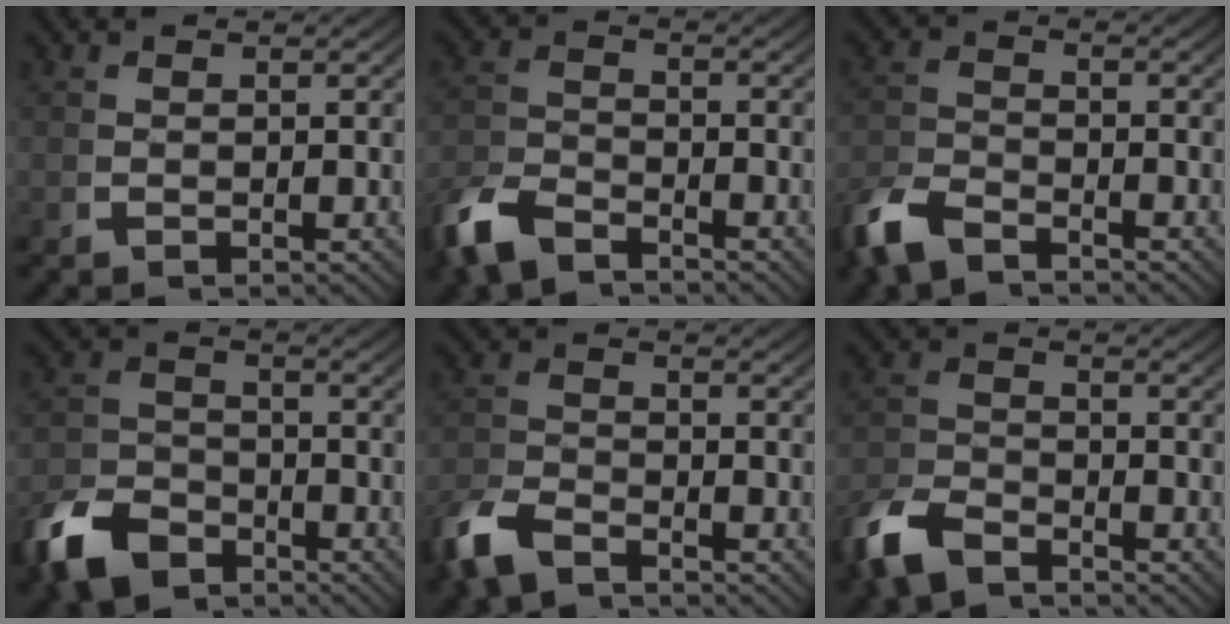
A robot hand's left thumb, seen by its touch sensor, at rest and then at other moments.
{"total": 4.4, "force": [-3.6, 2.0, 1.6], "torque": [-0.036, -0.012, -0.064]}
{"total": 4.0, "force": [-3.2, 1.7, 1.4], "torque": [-0.035, -0.010, -0.060]}
{"total": 7.5, "force": [-5.0, 4.8, 3.0], "torque": [-0.050, -0.030, -0.079]}
{"total": 4.0, "force": [-3.2, 1.8, 1.5], "torque": [-0.036, -0.011, -0.059]}
{"total": 4.4, "force": [-3.6, 2.0, 1.7], "torque": [-0.039, -0.013, -0.063]}